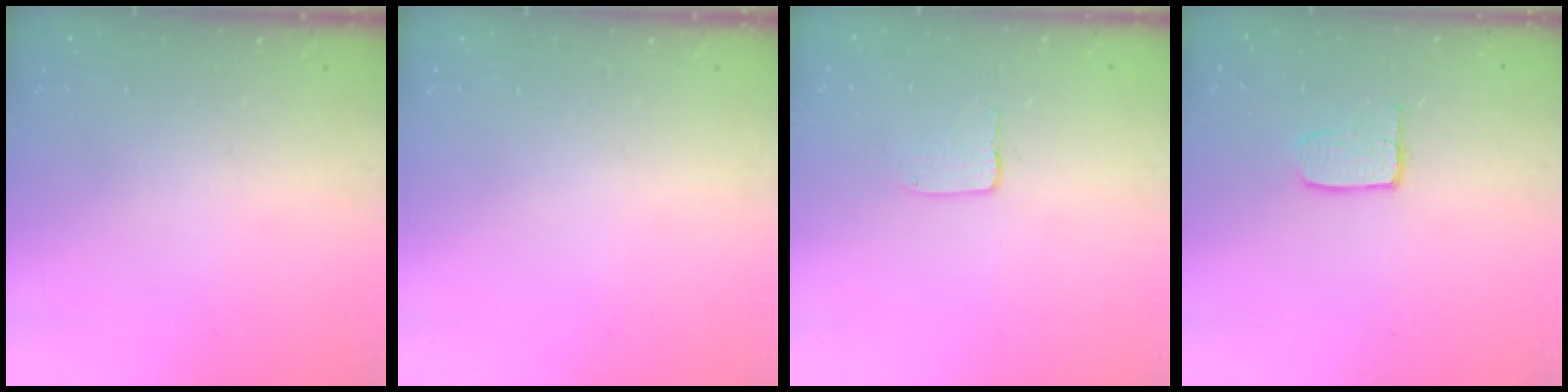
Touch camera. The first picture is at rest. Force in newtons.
{"total": 0.0}
{"total": 3.2, "press": 3.2, "slide": 0.2}
{"total": 5.0, "press": 5.0, "slide": 0.4}